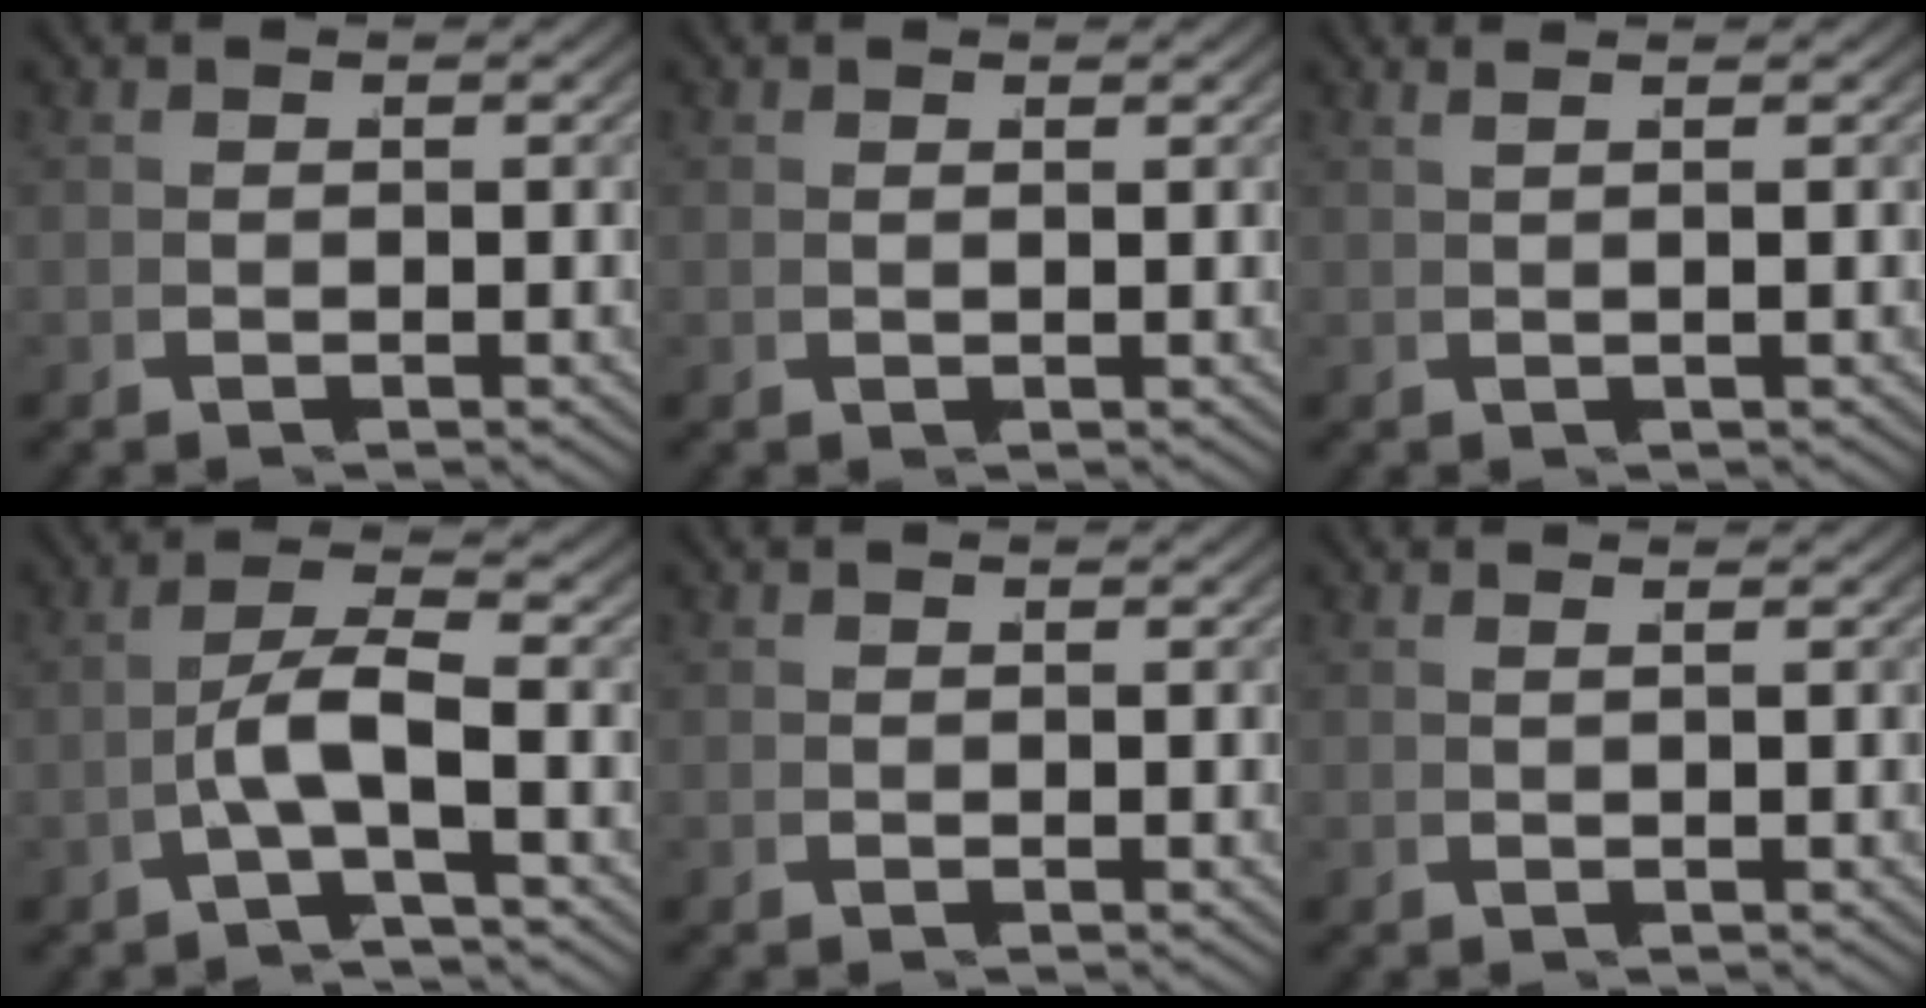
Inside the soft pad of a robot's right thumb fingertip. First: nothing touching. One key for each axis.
{"total": 0.6, "fx": 0.6, "fy": -0.2, "fz": 0.0, "tx": -0.002, "ty": 0.004, "tz": 0.012}
{"total": 1.9, "fx": 1.3, "fy": -0.3, "fz": 1.3, "tx": -0.019, "ty": 0.014, "tz": 0.020}
{"total": 4.3, "fx": -0.7, "fy": 1.3, "fz": 4.1, "tx": -0.088, "ty": -0.005, "tz": -0.011}
{"total": 0.0}
{"total": 0.7, "fx": 0.4, "fy": -0.3, "fz": 0.5, "tx": -0.011, "ty": 0.005, "tz": 0.008}